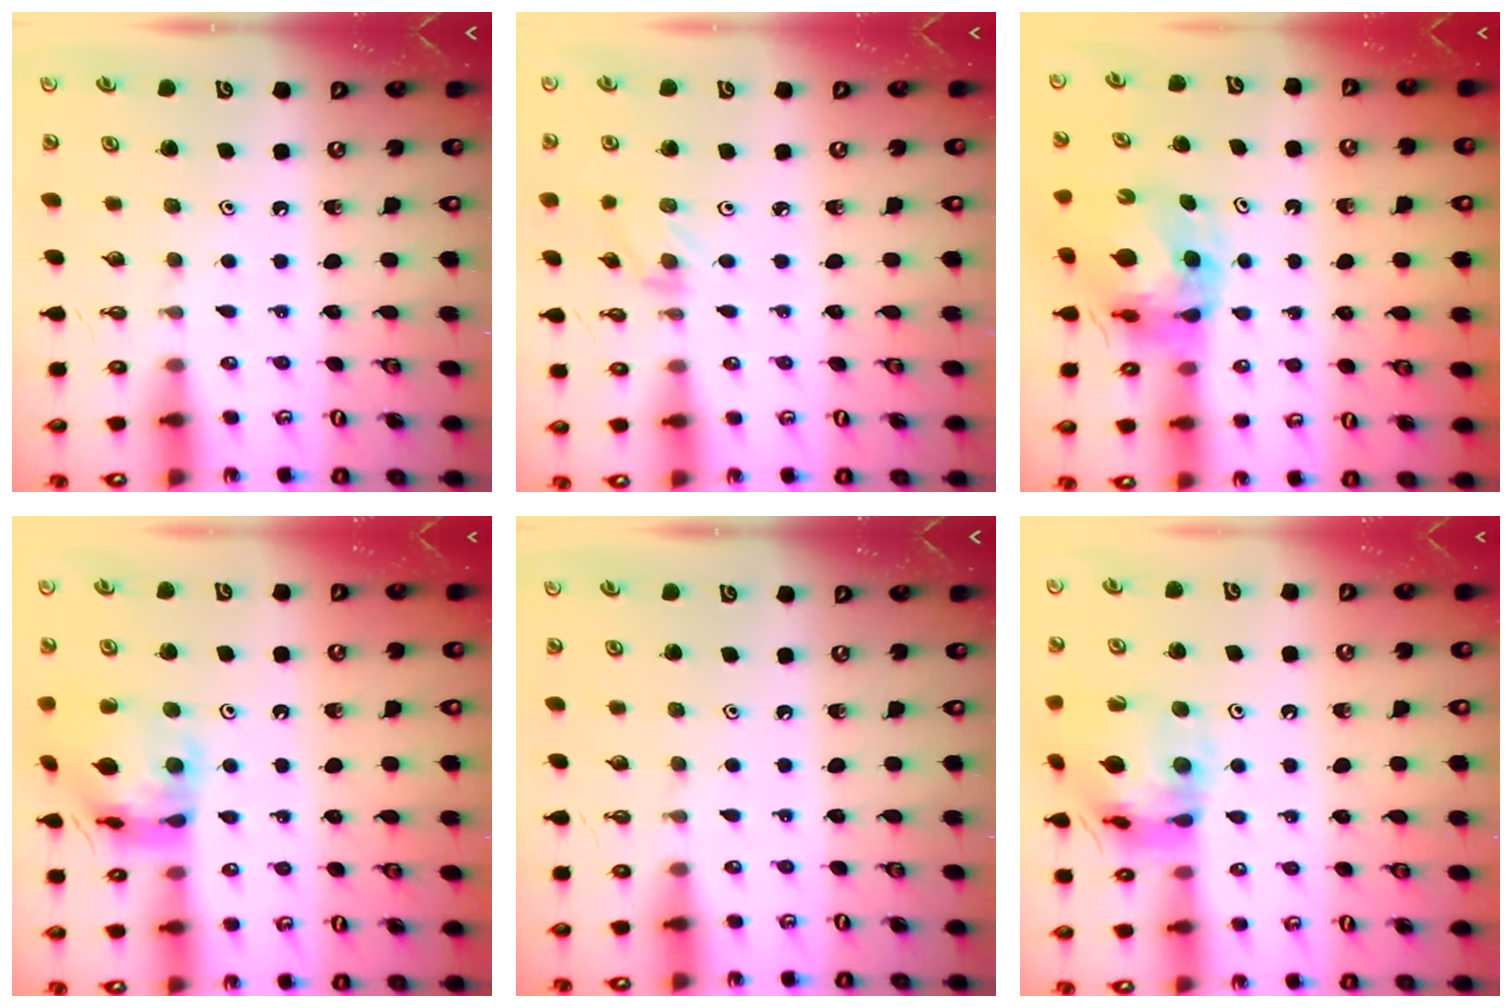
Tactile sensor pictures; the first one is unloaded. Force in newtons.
{"total": 1.2, "press": 1.1, "slide": 0.2}
{"total": 10.0, "press": 9.9, "slide": 1.3}
{"total": 13.5, "press": 13.4, "slide": 1.5}
{"total": 0.0}
{"total": 16.0, "press": 15.9, "slide": 2.0}